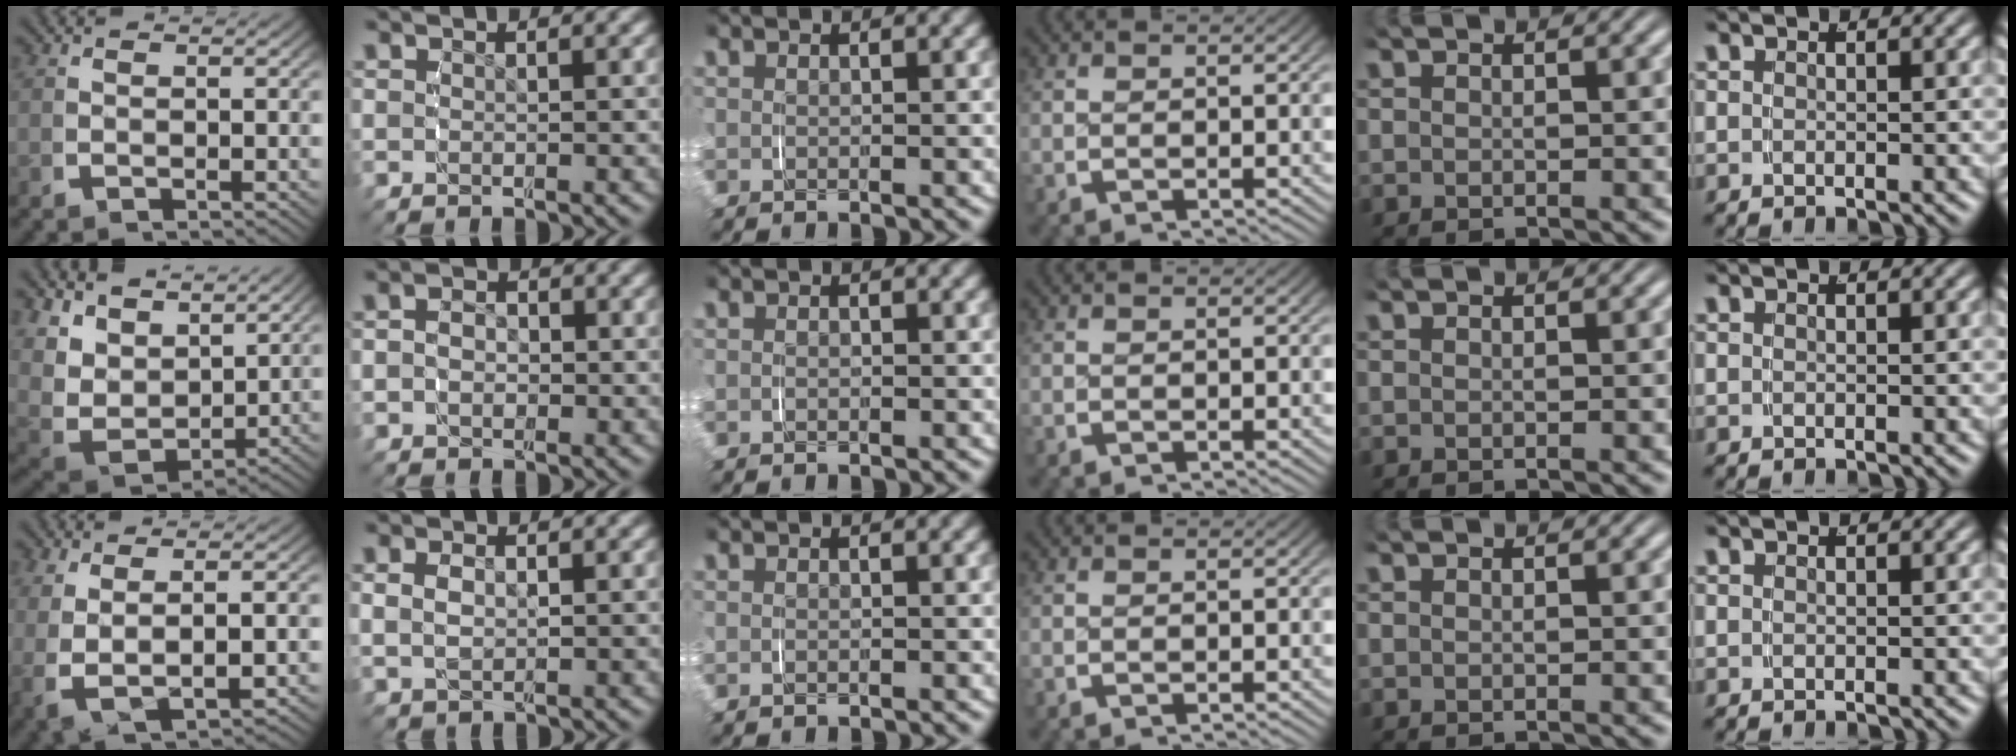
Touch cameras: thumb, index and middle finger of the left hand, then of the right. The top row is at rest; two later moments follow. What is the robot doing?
{"motion": "grasp_and_lifting", "object": "scarf"}